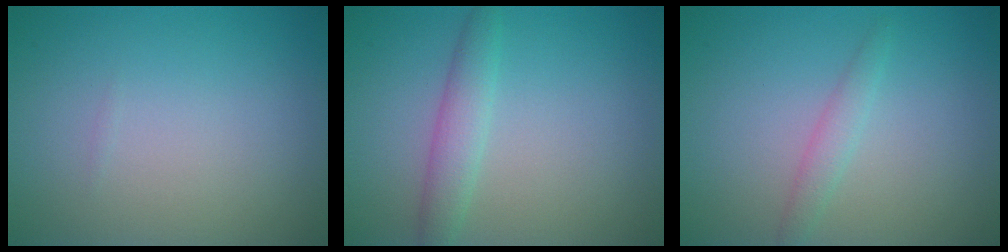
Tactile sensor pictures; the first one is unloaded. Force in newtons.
{"total": 2.5, "press": 2.5, "slide": 0.1}
{"total": 1.4, "press": 1.4, "slide": 0.1}